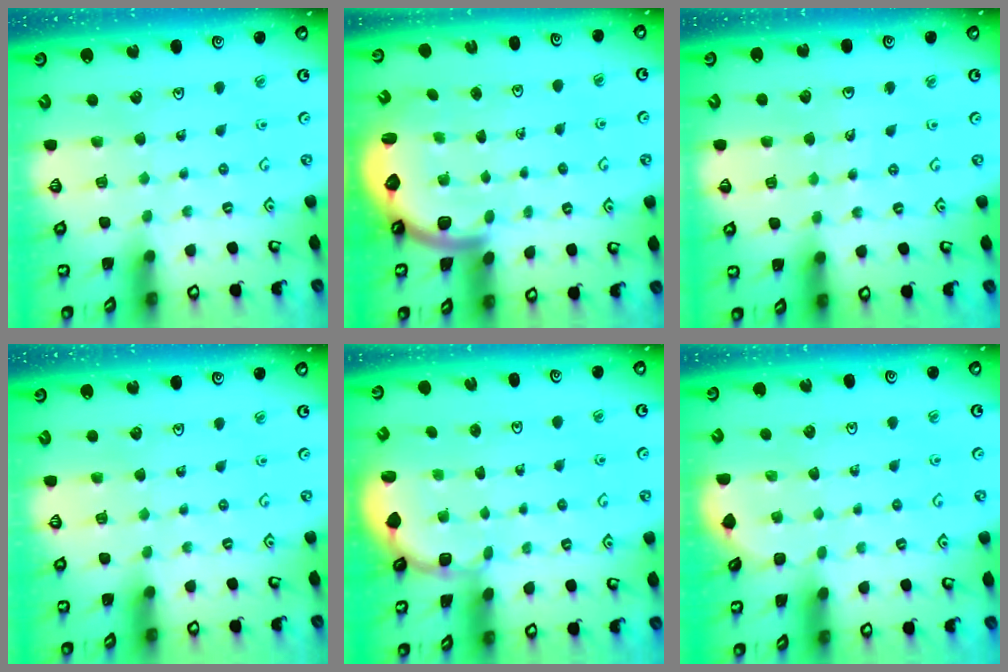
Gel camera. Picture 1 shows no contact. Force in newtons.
{"total": 2.8, "press": 2.8, "slide": 0.5}
{"total": 5.0, "press": 4.8, "slide": 1.5}
{"total": 0.0}
{"total": 1.8, "press": 1.6, "slide": 0.7}
{"total": 0.9, "press": 0.9, "slide": 0.1}